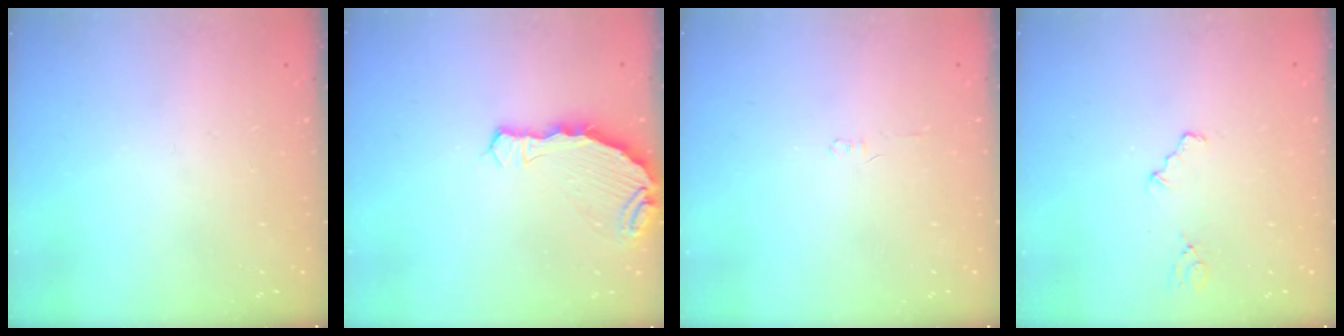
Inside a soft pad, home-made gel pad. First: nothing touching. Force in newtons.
{"total": 7.9, "press": 6.2, "slide": 4.9}
{"total": 1.1, "press": 1.0, "slide": 0.3}
{"total": 3.9, "press": 3.8, "slide": 0.5}